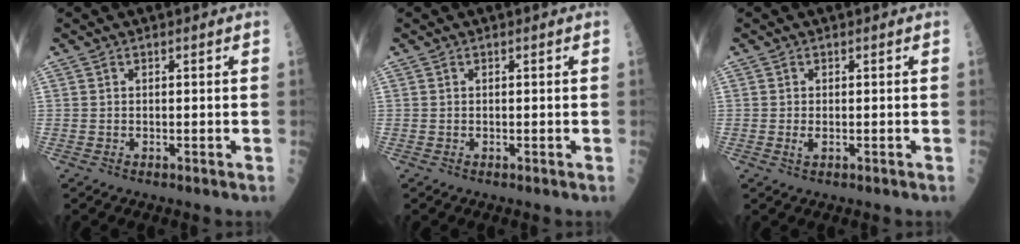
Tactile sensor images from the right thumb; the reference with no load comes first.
{"total": 0.0}
{"total": 1.1, "force": [-0.3, 0.5, 1.0], "torque": [-0.020, -0.002, -0.005]}